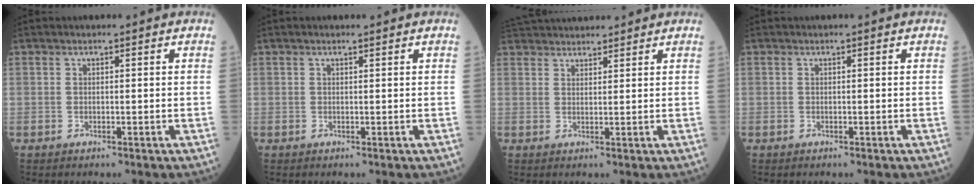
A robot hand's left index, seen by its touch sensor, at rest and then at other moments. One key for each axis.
{"total": 0.7, "fx": 0.6, "fy": 0.1, "fz": 0.5, "tx": -0.011, "ty": 0.003, "tz": 0.009}
{"total": 9.5, "fx": 8.9, "fy": 2.0, "fz": 2.6, "tx": -0.040, "ty": 0.039, "tz": 0.144}
{"total": 0.0}